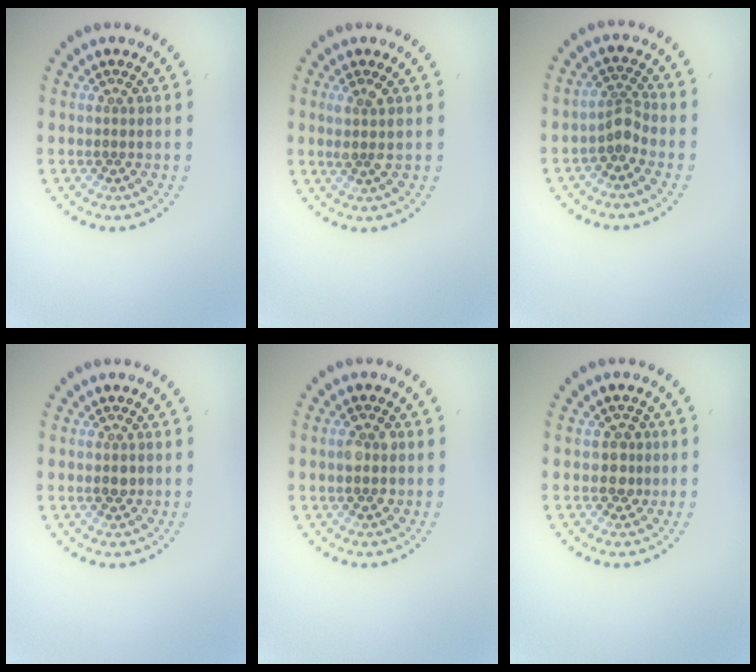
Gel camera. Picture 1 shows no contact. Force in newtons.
{"total": 1.7, "press": 1.5, "slide": 0.9}
{"total": 2.0, "press": 1.4, "slide": 1.4}
{"total": 0.9, "press": 0.9, "slide": 0.0}
{"total": 2.3, "press": 2.3, "slide": 0.2}
{"total": 1.6, "press": 1.5, "slide": 0.6}